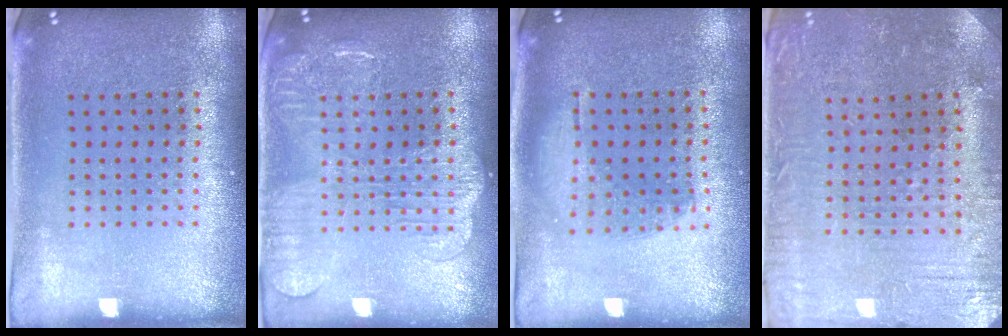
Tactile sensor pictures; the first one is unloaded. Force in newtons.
{"total": 2.0, "press": 2.0, "slide": 0.4}
{"total": 1.0, "press": 0.9, "slide": 0.3}
{"total": 1.0, "press": 0.9, "slide": 0.4}